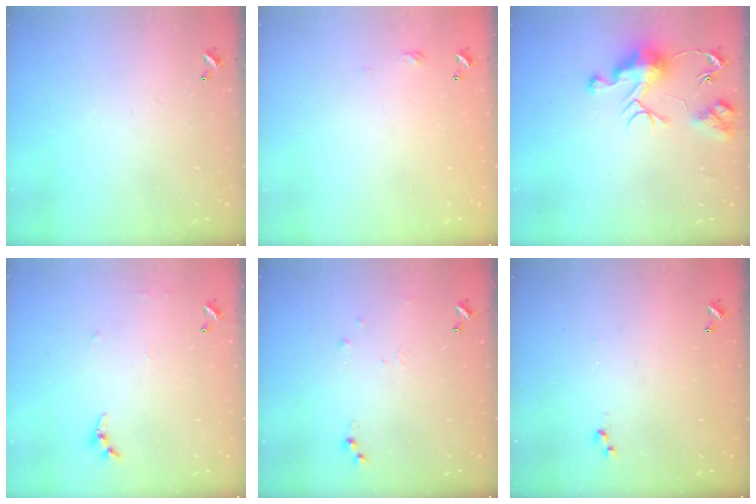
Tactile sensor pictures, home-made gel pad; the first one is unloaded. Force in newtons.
{"total": 2.7, "press": 2.6, "slide": 0.4}
{"total": 9.4, "press": 9.4, "slide": 0.7}
{"total": 4.5, "press": 4.5, "slide": 0.5}
{"total": 5.1, "press": 5.1, "slide": 0.6}
{"total": 3.0, "press": 3.0, "slide": 0.4}